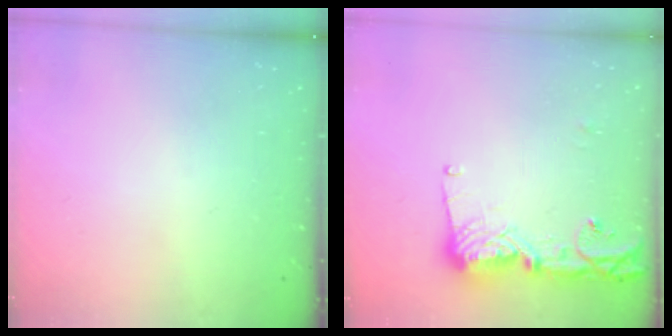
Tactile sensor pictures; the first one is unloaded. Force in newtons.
{"total": 14.0, "press": 13.9, "slide": 1.3}